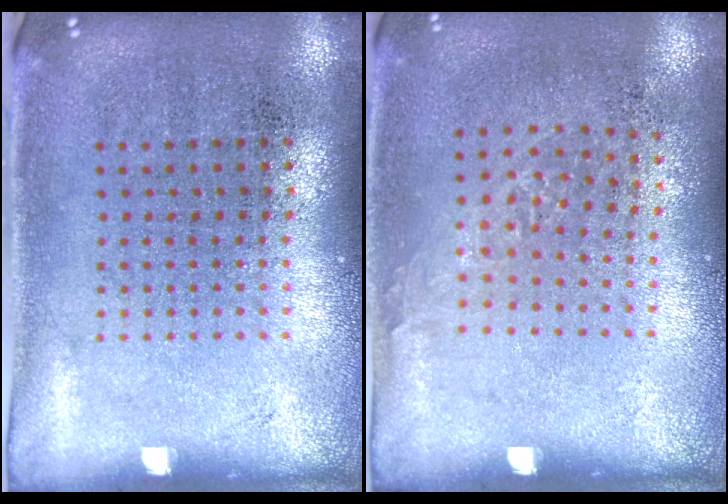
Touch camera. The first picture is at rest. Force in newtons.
{"total": 0.9, "press": 0.7, "slide": 0.5}